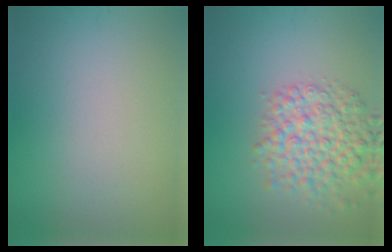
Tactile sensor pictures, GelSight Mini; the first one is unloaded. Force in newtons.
{"total": 5.7, "press": 5.7, "slide": 0.2}